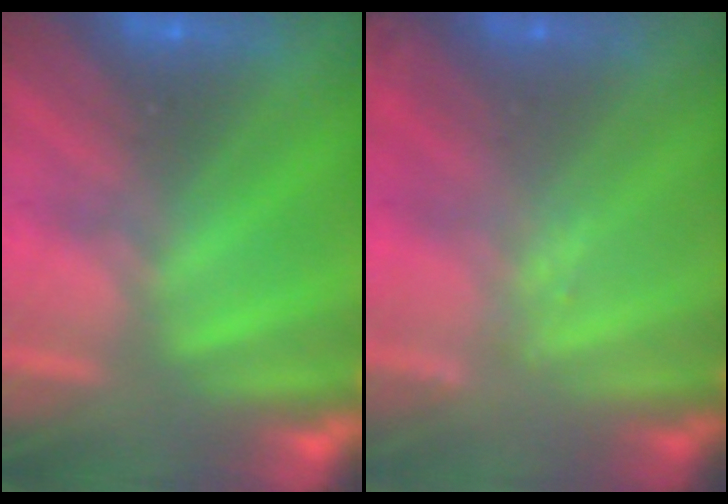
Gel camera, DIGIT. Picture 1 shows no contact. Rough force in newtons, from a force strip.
{"total": 1.7}